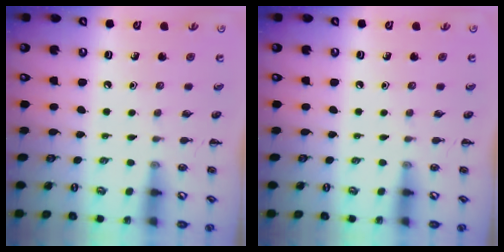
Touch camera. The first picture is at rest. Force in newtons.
{"total": 0.0}